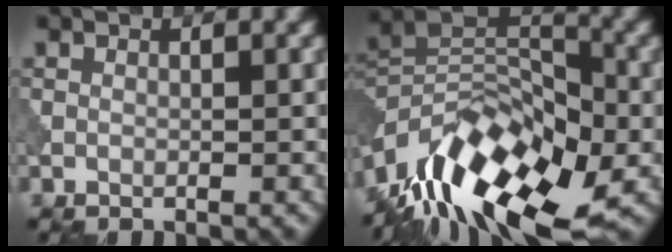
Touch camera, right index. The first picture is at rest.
{"total": 13.9, "force": [-7.5, 6.6, 9.6], "torque": [-0.174, 0.022, -0.152]}